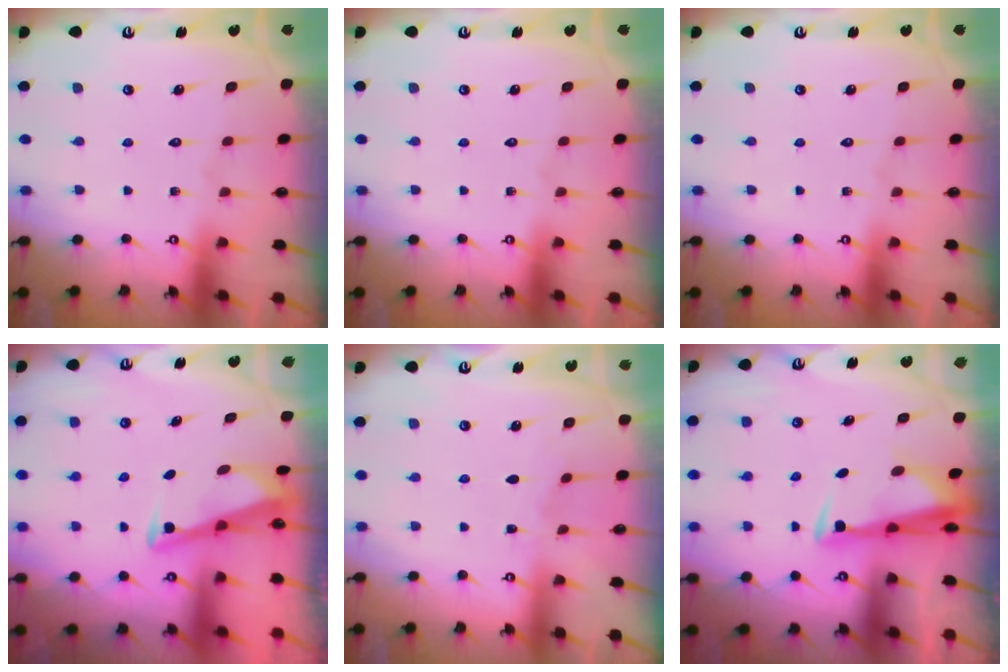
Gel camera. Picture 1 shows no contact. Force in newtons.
{"total": 0.0}
{"total": 0.0}
{"total": 3.3, "press": 3.3, "slide": 0.4}
{"total": 3.0, "press": 2.9, "slide": 0.5}
{"total": 3.4, "press": 3.3, "slide": 1.0}